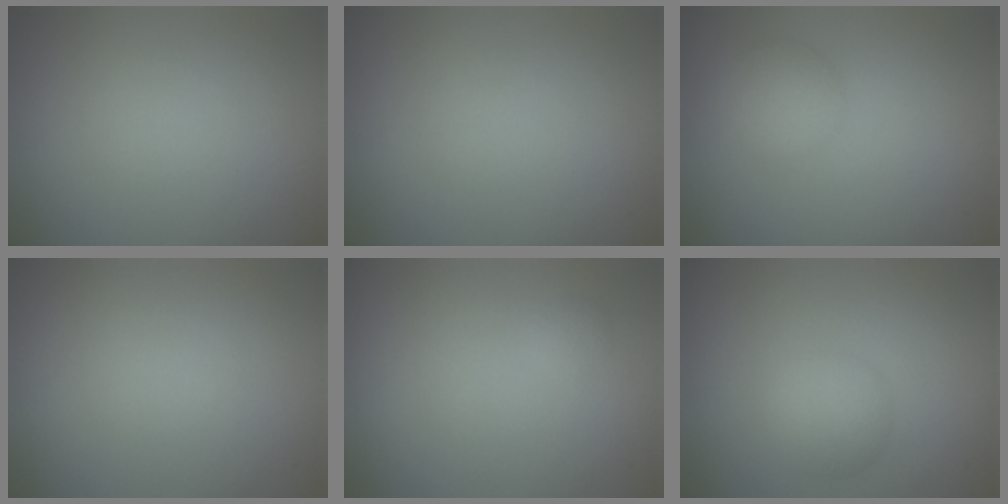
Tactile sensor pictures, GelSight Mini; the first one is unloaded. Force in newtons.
{"total": 0.0}
{"total": 2.5, "press": 2.5, "slide": 0.0}
{"total": 0.0}
{"total": 0.6, "press": 0.6, "slide": 0.0}
{"total": 2.9, "press": 2.9, "slide": 0.1}